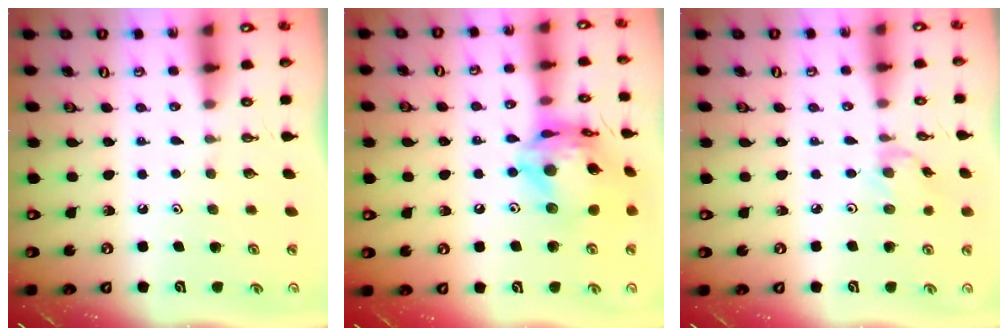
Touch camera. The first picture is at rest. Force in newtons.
{"total": 17.6, "press": 17.5, "slide": 1.8}
{"total": 1.1, "press": 1.1, "slide": 0.3}